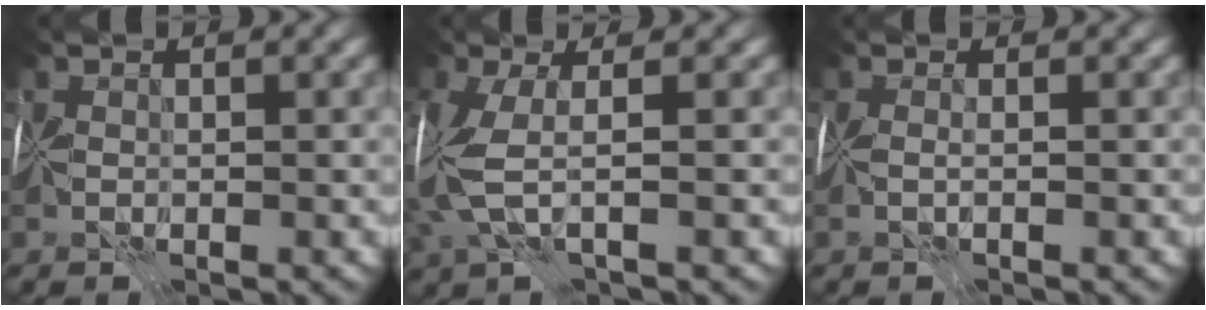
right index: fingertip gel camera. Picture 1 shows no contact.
{"total": 4.5, "force": [-0.1, 1.6, 4.2], "torque": [-0.112, 0.004, -0.005]}
{"total": 0.9, "force": [0.0, 0.1, 0.9], "torque": [-0.013, -0.005, 0.003]}